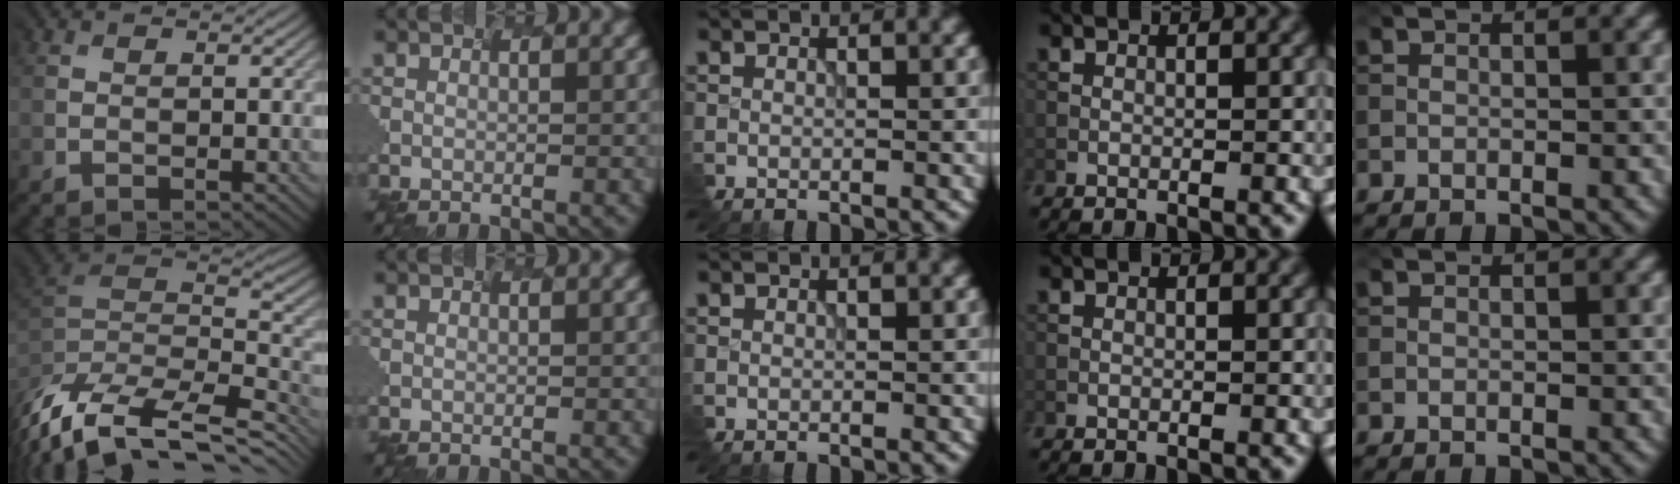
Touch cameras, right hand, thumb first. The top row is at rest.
{"thumb": {"total": 10.9, "force": [-8.5, 3.9, 5.5], "torque": [-0.164, -0.011, -0.130]}}